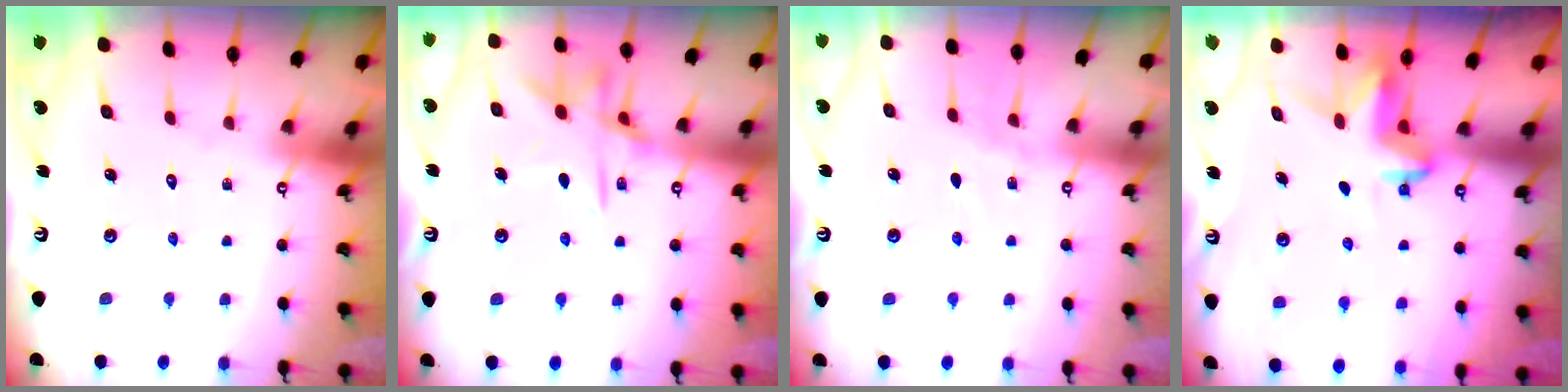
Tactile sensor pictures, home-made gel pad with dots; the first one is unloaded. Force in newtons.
{"total": 12.4, "press": 12.4, "slide": 0.8}
{"total": 4.3, "press": 4.3, "slide": 0.5}
{"total": 3.8, "press": 3.8, "slide": 0.3}